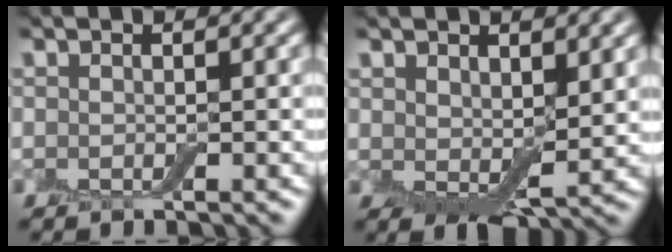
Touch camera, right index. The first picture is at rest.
{"total": 3.2, "force": [1.5, 1.8, 2.2], "torque": [-0.035, -0.009, 0.032]}